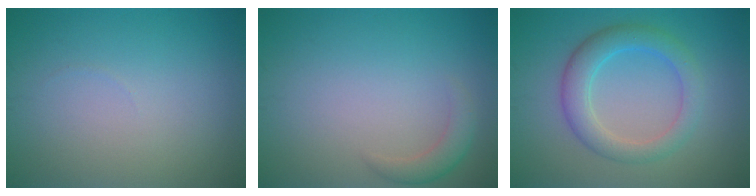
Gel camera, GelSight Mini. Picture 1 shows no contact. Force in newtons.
{"total": 1.8, "press": 1.8, "slide": 0.1}
{"total": 4.3, "press": 4.3, "slide": 0.1}